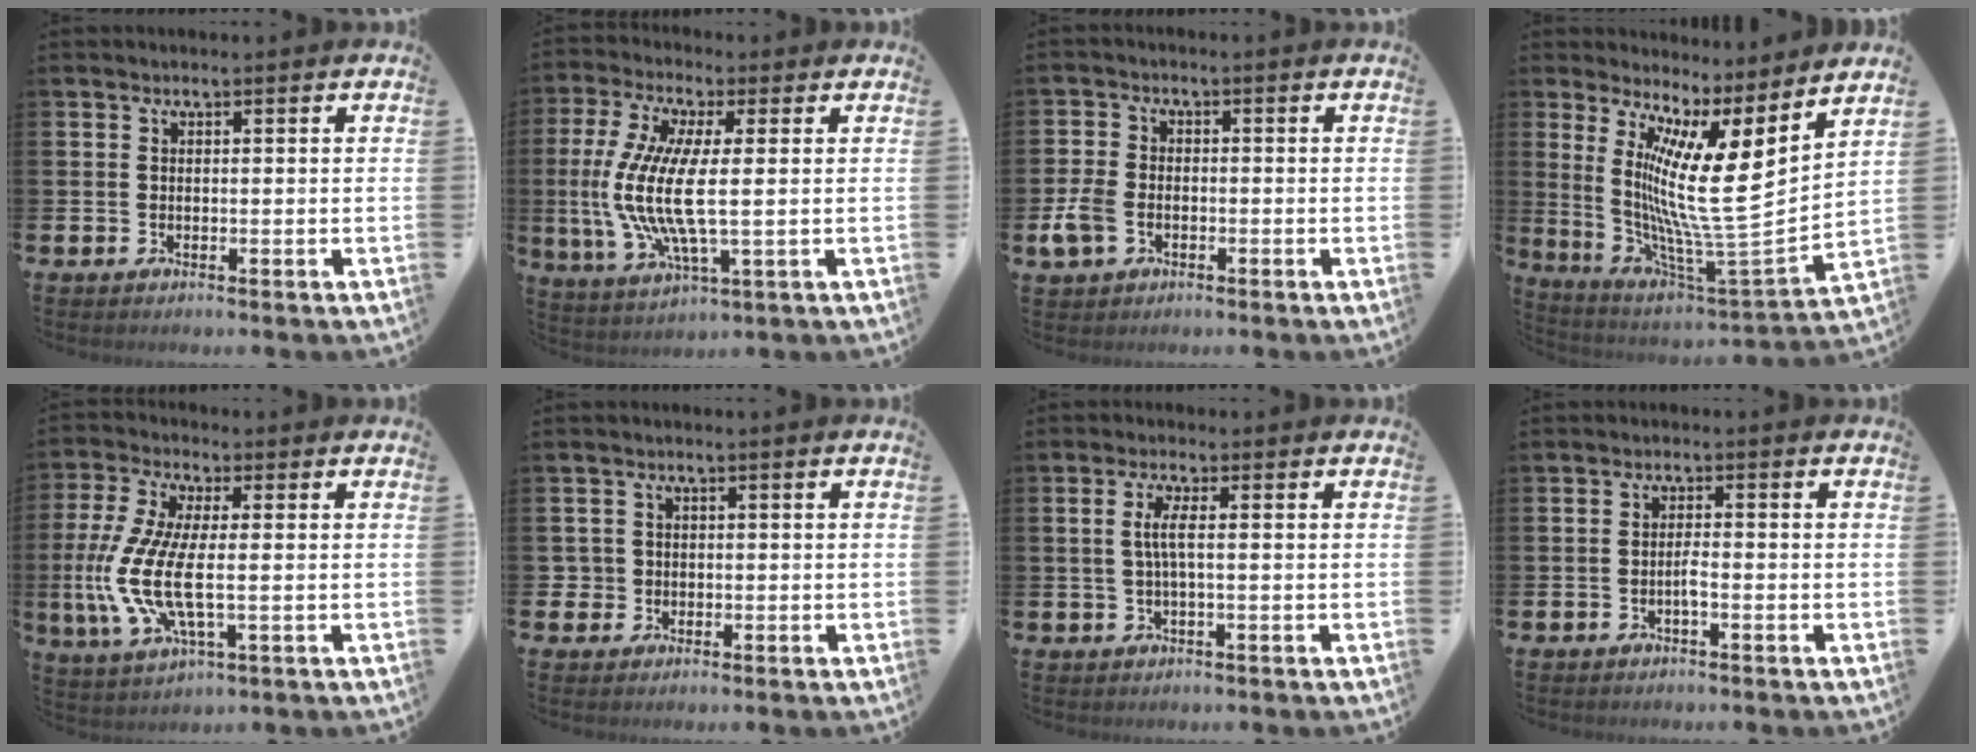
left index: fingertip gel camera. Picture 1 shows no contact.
{"total": 10.3, "force": [0.3, 3.3, 9.8], "torque": [-0.210, -0.014, 0.004]}
{"total": 4.3, "force": [-1.3, 2.9, 2.8], "torque": [-0.046, 0.006, -0.026]}
{"total": 12.0, "force": [3.5, 0.5, 11.5], "torque": [-0.201, -0.076, 0.044]}
{"total": 10.2, "force": [-0.7, 3.8, 9.4], "torque": [-0.211, -0.019, -0.012]}
{"total": 2.0, "force": [-0.1, 1.9, 0.4], "torque": [0.001, 0.000, -0.010]}
{"total": 2.7, "force": [0.2, 0.3, 2.7], "torque": [-0.052, 0.001, 0.002]}
{"total": 1.3, "force": [-0.5, 0.0, 1.1], "torque": [-0.023, -0.002, -0.010]}